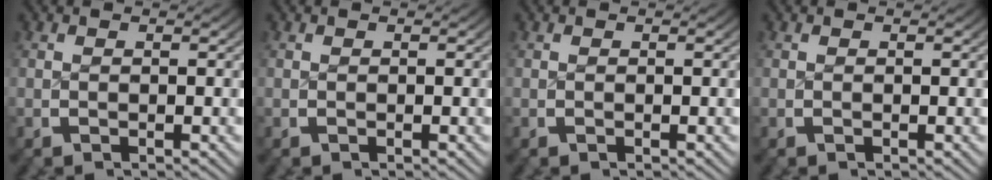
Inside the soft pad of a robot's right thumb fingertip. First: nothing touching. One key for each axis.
{"total": 0.0}
{"total": 0.0}
{"total": 0.0}